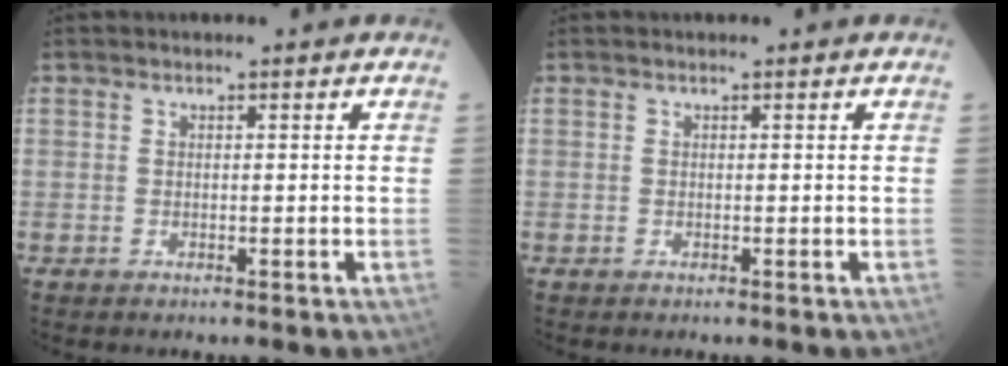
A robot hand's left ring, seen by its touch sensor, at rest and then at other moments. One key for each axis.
{"total": 0.0}